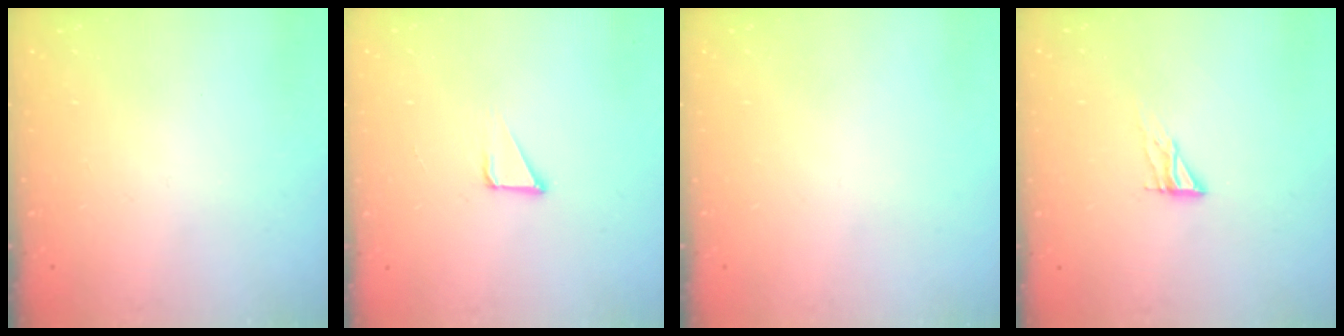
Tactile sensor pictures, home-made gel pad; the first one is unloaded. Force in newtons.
{"total": 2.2, "press": 2.2, "slide": 0.2}
{"total": 0.0}
{"total": 6.3, "press": 6.3, "slide": 0.6}